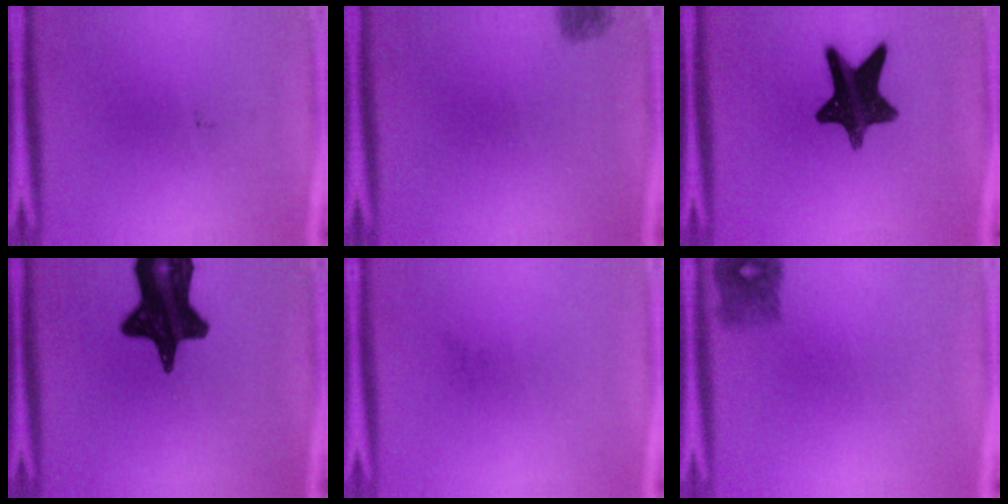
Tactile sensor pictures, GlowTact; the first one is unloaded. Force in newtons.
{"total": 1.4}
{"total": 13.5}
{"total": 17.5}
{"total": 0.0}
{"total": 2.7}